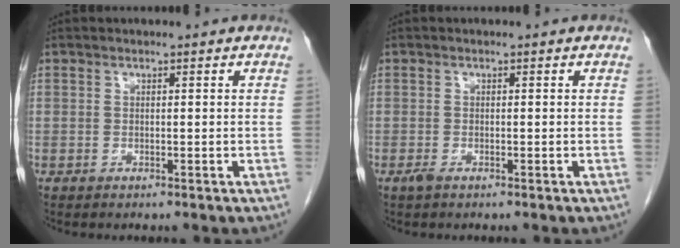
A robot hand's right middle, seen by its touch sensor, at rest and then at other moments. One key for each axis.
{"total": 0.8, "fx": -0.6, "fy": 0.2, "fz": 0.5, "tx": -0.016, "ty": -0.003, "tz": -0.009}